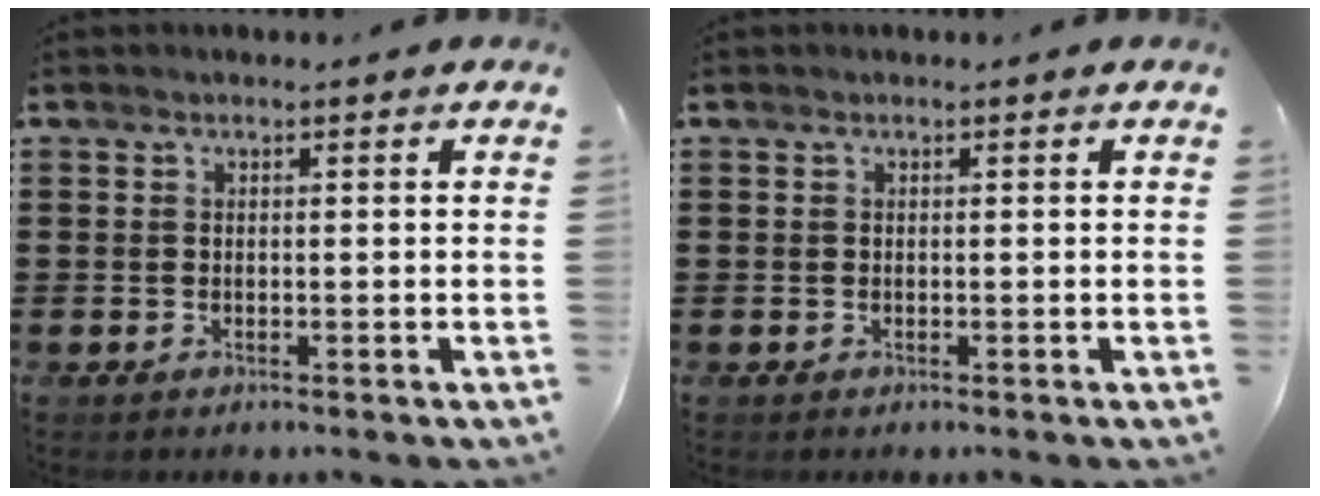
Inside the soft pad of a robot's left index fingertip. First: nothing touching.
{"total": 0.0}